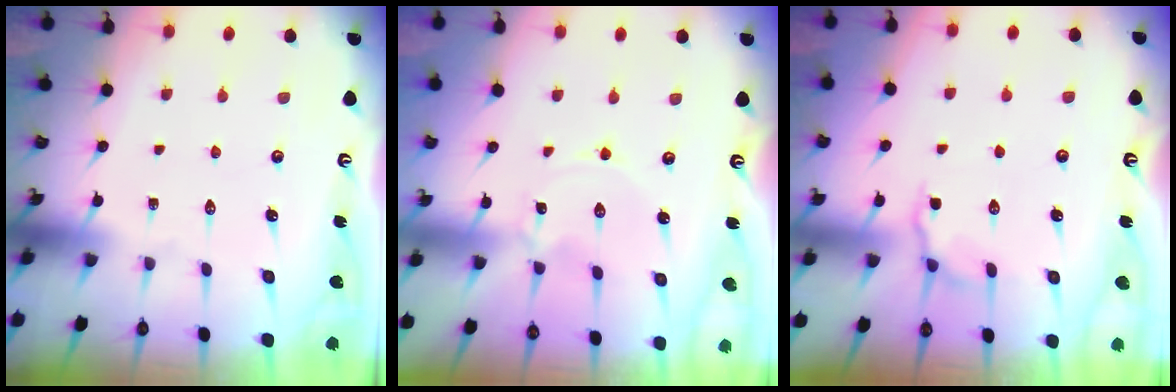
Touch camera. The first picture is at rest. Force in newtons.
{"total": 0.0}
{"total": 4.4, "press": 4.0, "slide": 1.8}